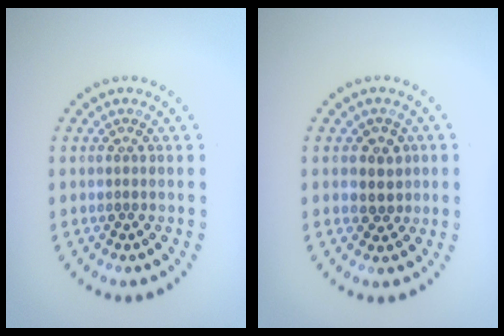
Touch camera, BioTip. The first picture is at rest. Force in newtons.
{"total": 2.1, "press": 1.9, "slide": 0.9}